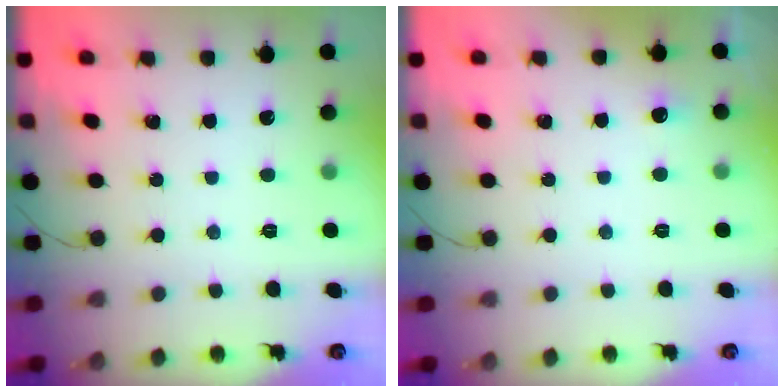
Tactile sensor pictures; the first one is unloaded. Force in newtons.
{"total": 3.2, "press": 2.9, "slide": 1.5}